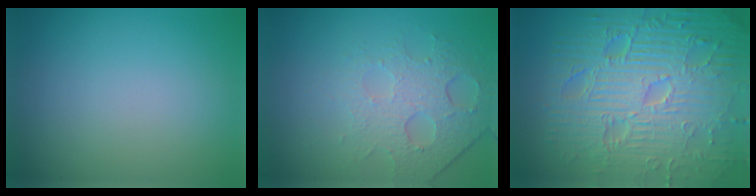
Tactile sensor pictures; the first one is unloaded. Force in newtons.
{"total": 4.9, "press": 3.2, "slide": 3.7}
{"total": 12.4, "press": 8.0, "slide": 9.5}